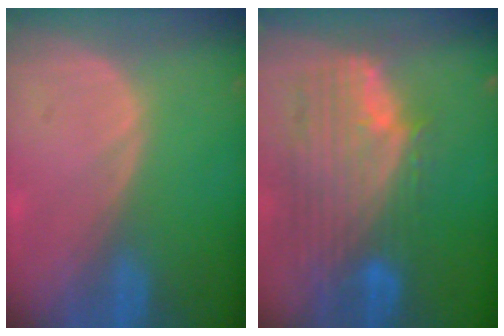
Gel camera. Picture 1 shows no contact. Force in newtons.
{"total": 11.8, "press": 10.0, "slide": 6.2}